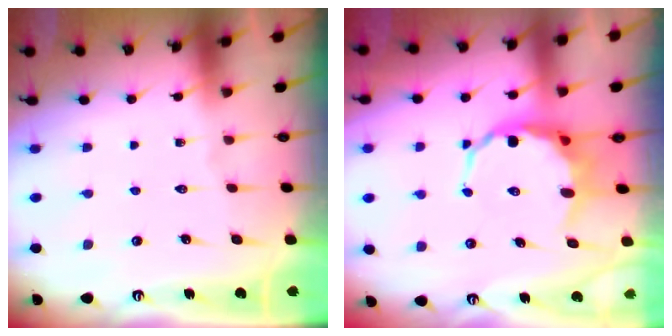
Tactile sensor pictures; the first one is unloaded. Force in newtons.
{"total": 7.7, "press": 7.4, "slide": 2.0}